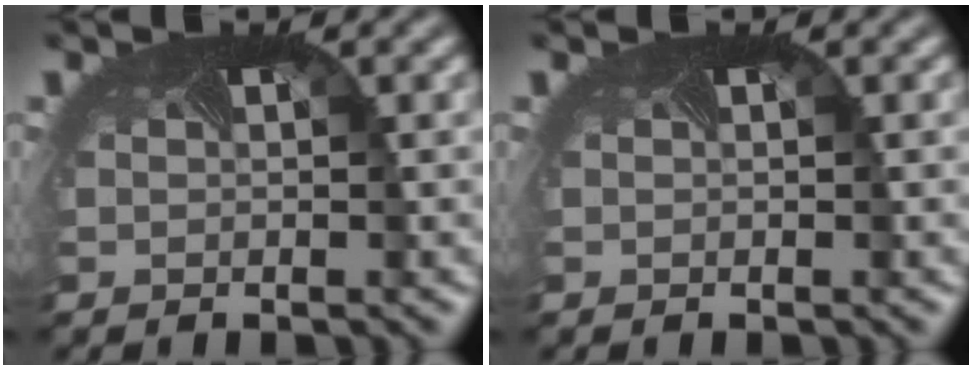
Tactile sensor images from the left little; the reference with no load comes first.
{"total": 0.0}